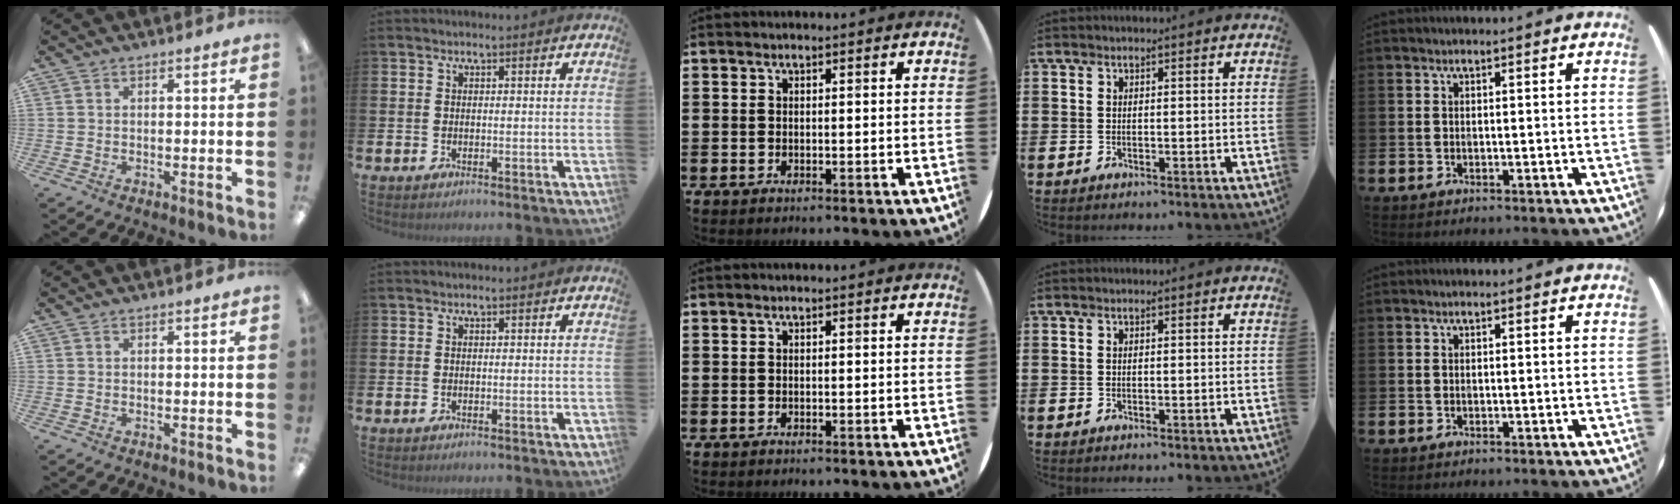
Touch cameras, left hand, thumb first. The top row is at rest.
{}